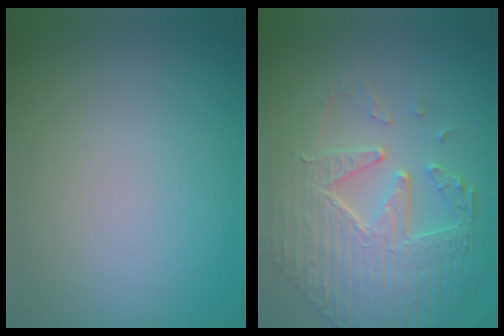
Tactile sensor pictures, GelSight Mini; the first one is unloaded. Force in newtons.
{"total": 8.5, "press": 5.9, "slide": 6.1}